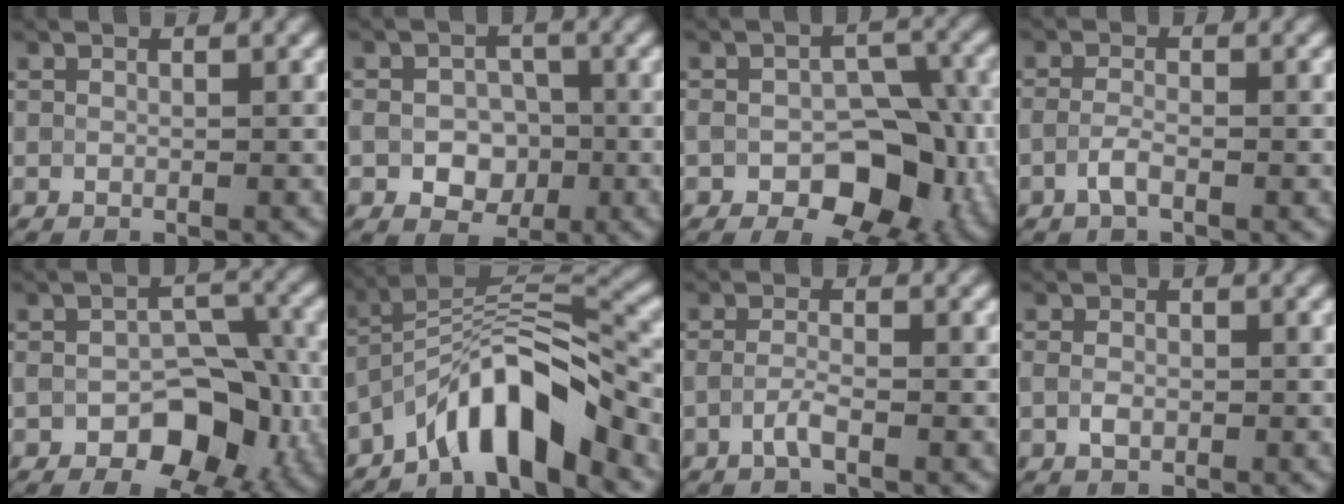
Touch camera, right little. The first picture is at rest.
{"total": 4.3, "force": [-1.1, 3.3, 2.5], "torque": [-0.049, -0.008, -0.018]}
{"total": 8.7, "force": [-2.7, 5.3, 6.3], "torque": [-0.085, -0.006, -0.037]}
{"total": 1.5, "force": [-0.8, 0.4, 1.1], "torque": [-0.028, 0.000, -0.019]}
{"total": 7.7, "force": [-2.7, 4.7, 5.4], "torque": [-0.067, -0.002, -0.043]}
{"total": 8.4, "force": [-5.5, 2.5, 5.9], "torque": [-0.086, 0.018, -0.102]}
{"total": 1.5, "force": [-0.9, 0.3, 1.2], "torque": [-0.028, 0.000, -0.020]}
{"total": 1.3, "force": [-0.4, 0.8, 0.9], "torque": [-0.020, -0.002, -0.007]}